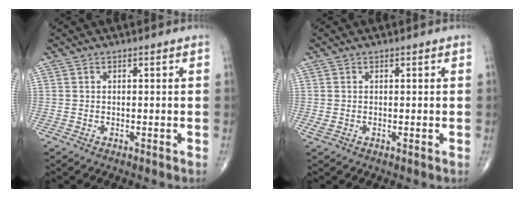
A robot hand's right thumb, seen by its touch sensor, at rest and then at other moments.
{"total": 1.0, "force": [0.1, 0.5, 0.9], "torque": [-0.022, 0.003, 0.007]}